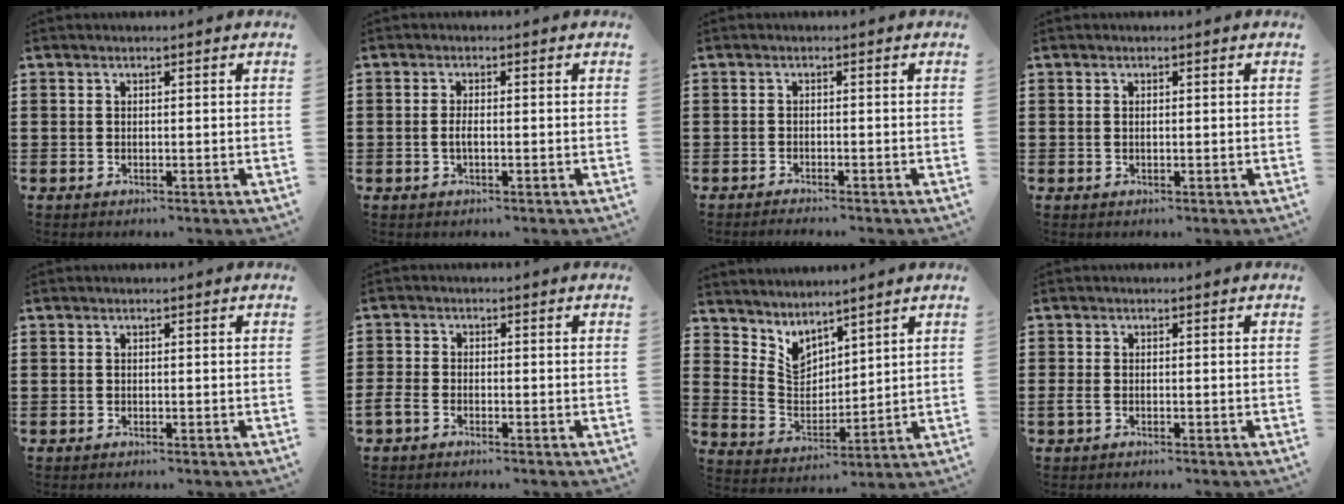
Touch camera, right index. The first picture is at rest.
{"total": 1.7, "force": [-0.3, 0.5, 1.6], "torque": [-0.038, -0.002, -0.008]}
{"total": 1.0, "force": [-1.0, -0.1, 0.0], "torque": [-0.002, 0.001, -0.021]}
{"total": 0.6, "force": [0.0, 0.3, 0.5], "torque": [-0.013, -0.001, 0.001]}
{"total": 0.0}
{"total": 1.8, "force": [-1.6, 0.5, 0.7], "torque": [-0.021, 0.002, -0.035]}
{"total": 4.9, "force": [4.3, 2.1, 1.2], "torque": [-0.048, -0.018, 0.078]}
{"total": 1.0, "force": [-0.6, 0.2, 0.7], "torque": [-0.022, -0.006, -0.014]}